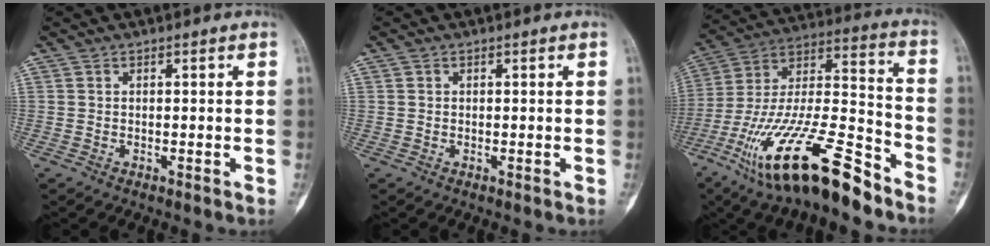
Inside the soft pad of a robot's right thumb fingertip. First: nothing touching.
{"total": 0.7, "force": [0.3, 0.5, 0.3], "torque": [-0.001, 0.002, 0.006]}
{"total": 26.1, "force": [-16.8, 7.2, 18.7], "torque": [-0.354, 0.060, -0.293]}